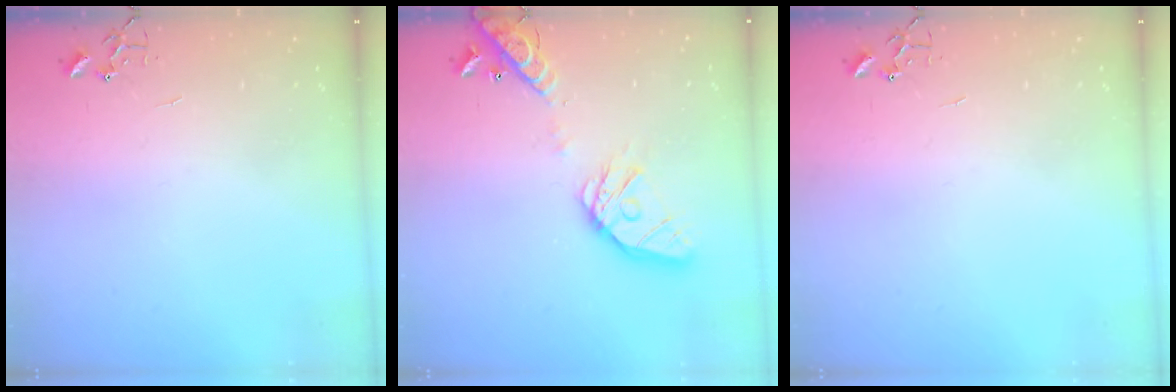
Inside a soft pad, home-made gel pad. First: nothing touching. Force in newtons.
{"total": 16.7, "press": 16.5, "slide": 2.5}
{"total": 0.0}